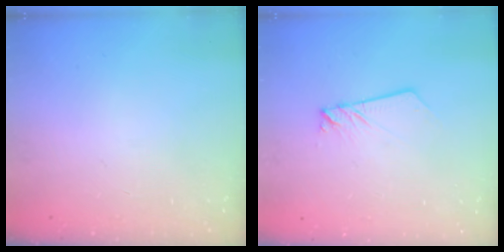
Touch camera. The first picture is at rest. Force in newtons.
{"total": 2.4, "press": 2.4, "slide": 0.1}